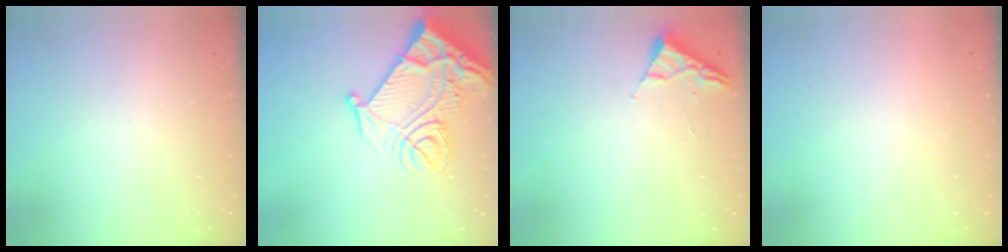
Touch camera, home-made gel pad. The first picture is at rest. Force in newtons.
{"total": 22.5, "press": 22.3, "slide": 2.7}
{"total": 2.6, "press": 2.6, "slide": 0.3}
{"total": 1.5, "press": 1.5, "slide": 0.1}